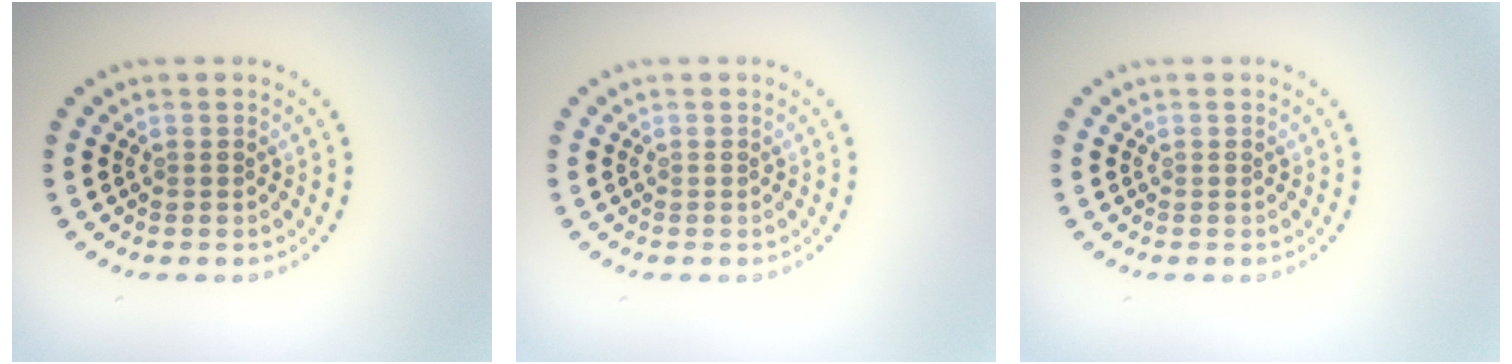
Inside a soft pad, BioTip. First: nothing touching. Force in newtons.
{"total": 0.0}
{"total": 0.0}